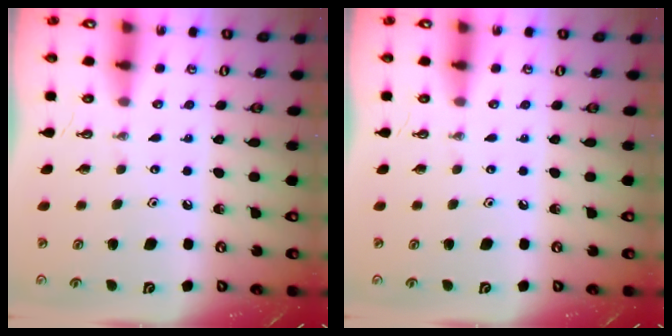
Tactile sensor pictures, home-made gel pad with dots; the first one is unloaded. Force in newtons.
{"total": 0.0}